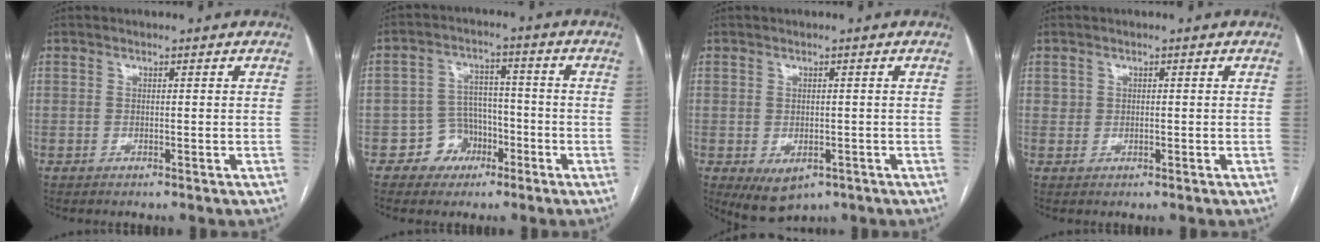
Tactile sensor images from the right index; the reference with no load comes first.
{"total": 6.2, "force": [-3.1, 5.2, 1.3], "torque": [-0.015, 0.020, -0.045]}
{"total": 5.3, "force": [-2.5, 3.4, 3.2], "torque": [-0.051, -0.008, -0.027]}
{"total": 0.8, "force": [0.2, 0.8, 0.1], "torque": [-0.008, 0.008, 0.006]}